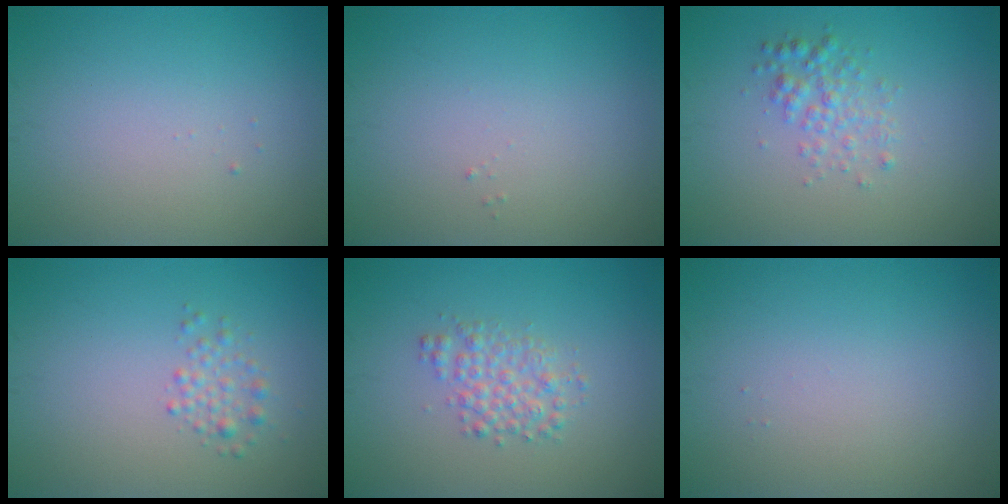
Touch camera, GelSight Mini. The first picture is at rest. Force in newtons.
{"total": 0.0}
{"total": 2.2, "press": 2.2, "slide": 0.0}
{"total": 1.6, "press": 1.6, "slide": 0.1}
{"total": 2.6, "press": 2.6, "slide": 0.0}
{"total": 0.0}